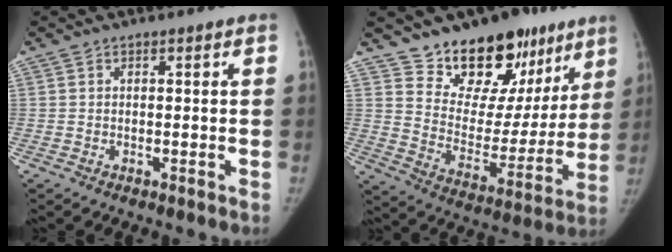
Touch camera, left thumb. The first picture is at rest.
{"total": 22.0, "force": [15.5, 12.3, 9.6], "torque": [-0.084, -0.086, 0.238]}